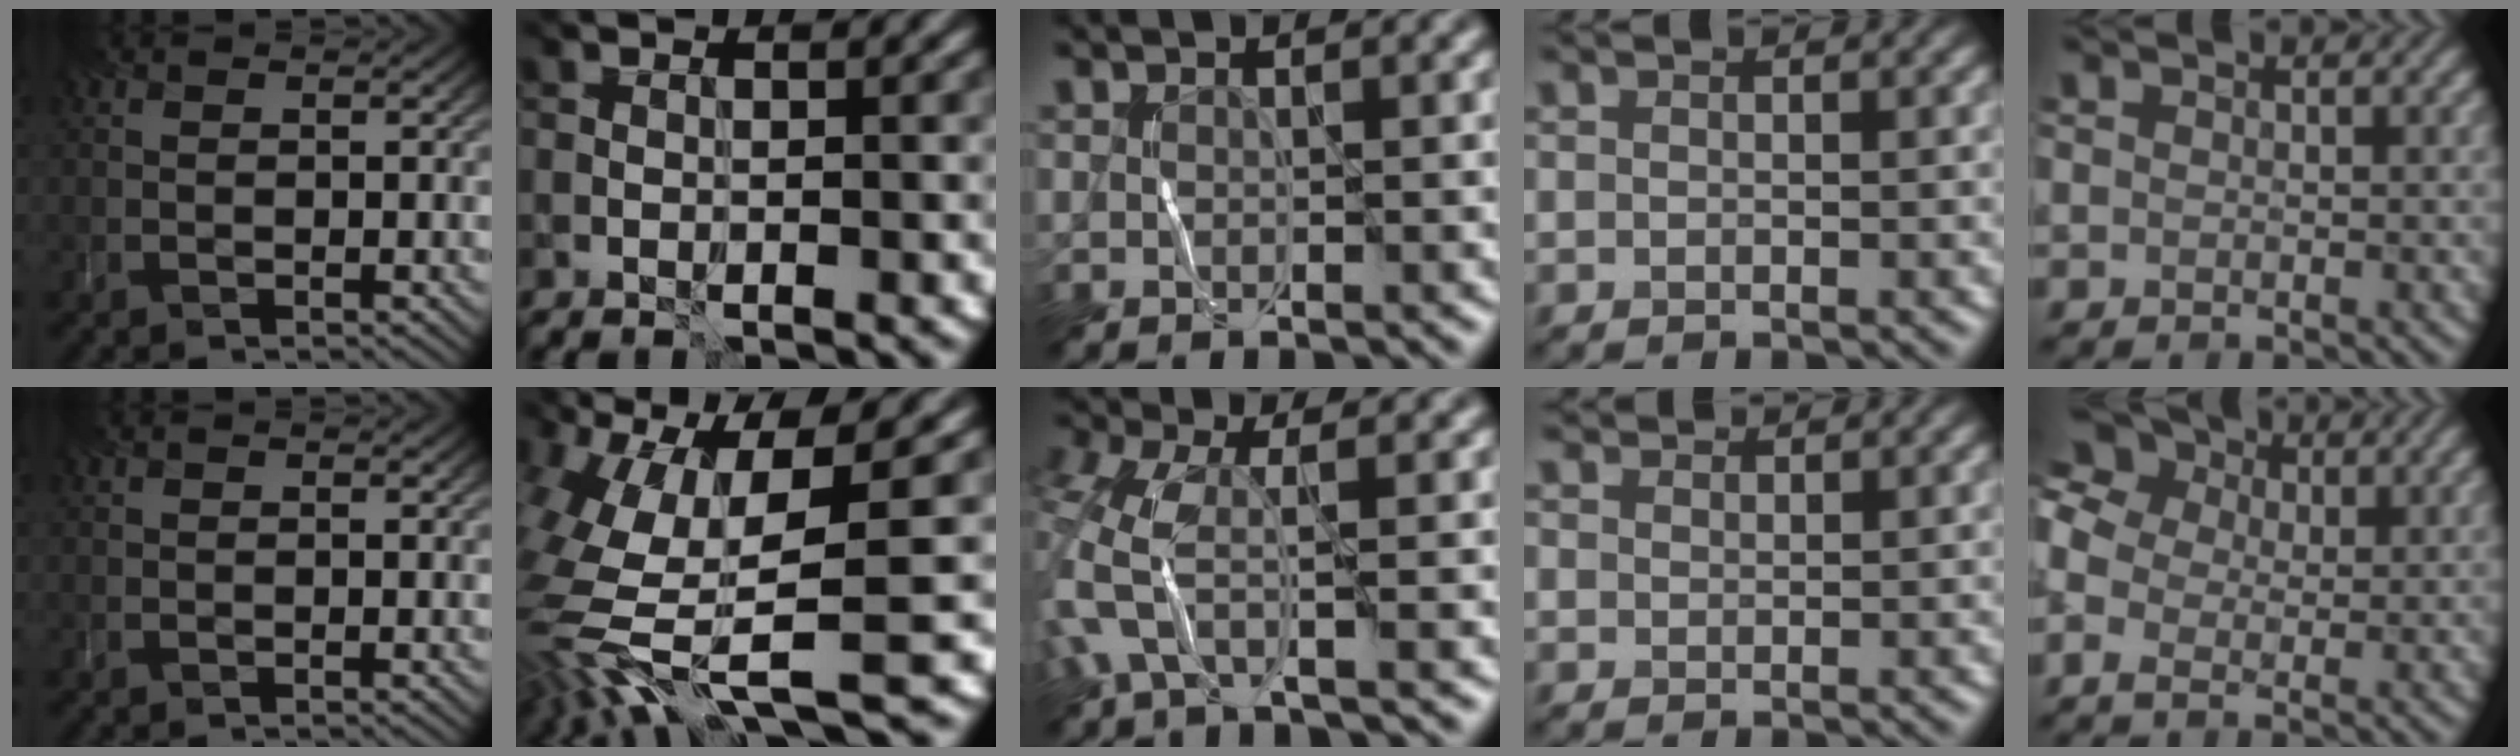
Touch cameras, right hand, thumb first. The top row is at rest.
{"thumb": {"total": 0.6, "force": [0.4, 0.3, 0.4], "torque": [0.001, 0.006, 0.004]}, "index": {"total": 11.7, "force": [-1.6, 4.0, 10.9], "torque": [-0.231, -0.006, 0.002]}, "middle": {"total": 4.2, "force": [-1.1, 1.1, 3.9], "torque": [-0.102, -0.007, -0.031]}, "ring": {"total": 1.7, "force": [1.4, 0.9, 0.3], "torque": [-0.013, -0.001, 0.030]}, "little": {"total": 6.5, "force": [0.6, 4.7, 4.4], "torque": [-0.124, 0.018, 0.009]}}